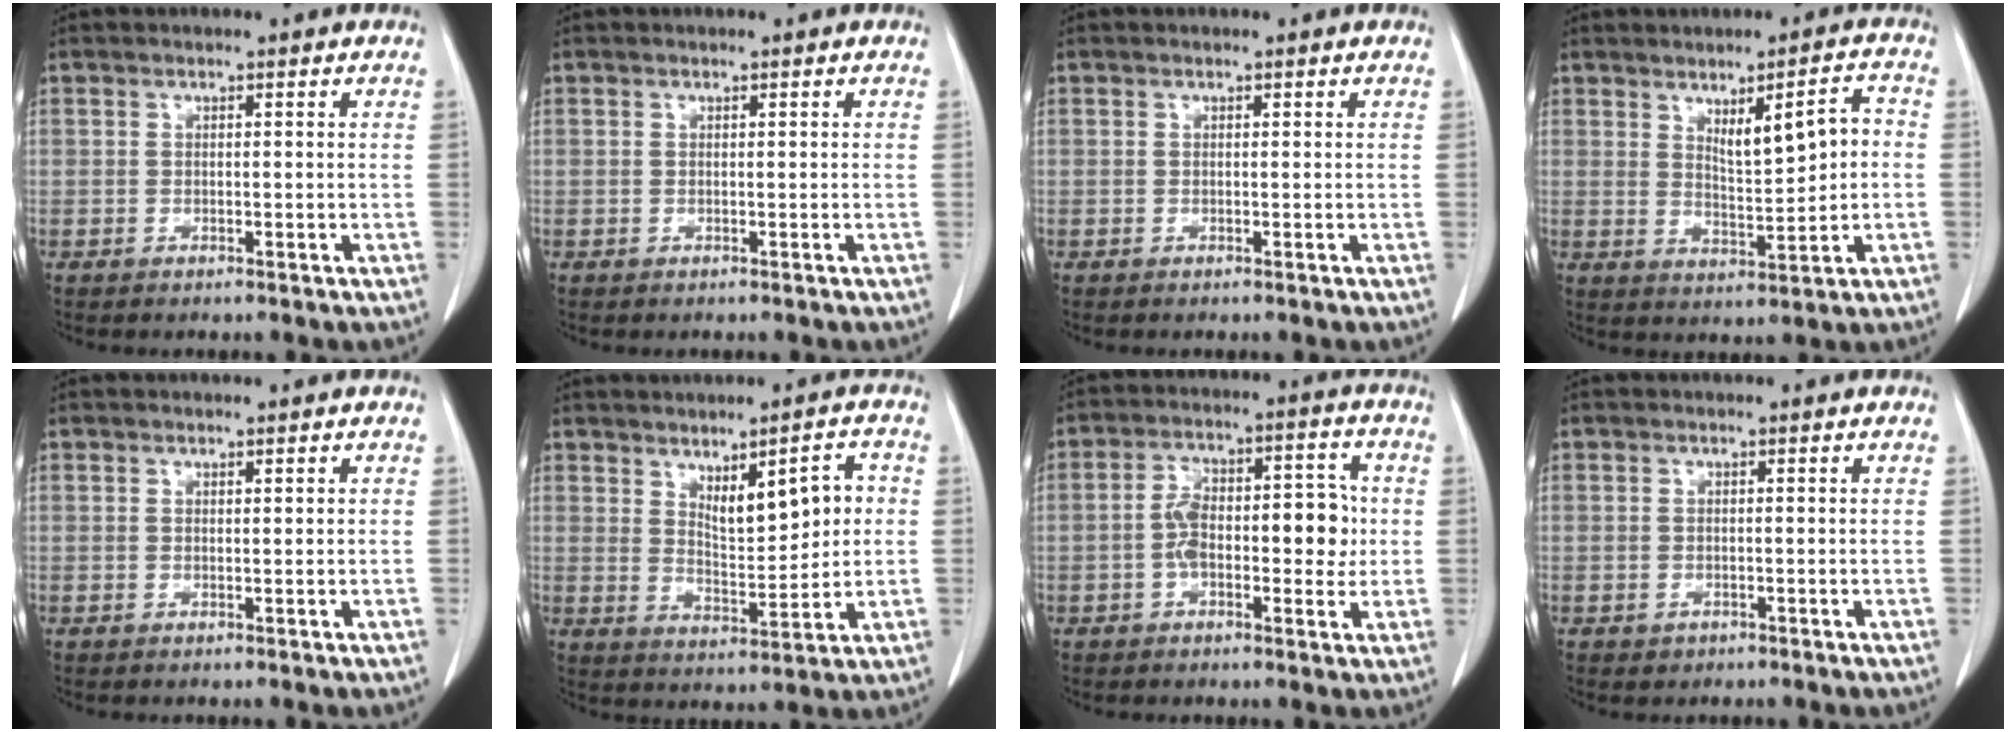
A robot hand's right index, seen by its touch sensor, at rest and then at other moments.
{"total": 0.0}
{"total": 0.0}
{"total": 7.1, "force": [1.2, 1.7, 6.8], "torque": [-0.109, 0.008, 0.031]}
{"total": 0.0}
{"total": 8.2, "force": [2.1, 2.5, 7.5], "torque": [-0.116, 0.004, 0.046]}
{"total": 10.6, "force": [-0.7, 4.8, 9.5], "torque": [-0.152, 0.038, -0.008]}
{"total": 1.3, "force": [-0.5, 1.2, 0.3], "torque": [-0.007, 0.003, 0.002]}